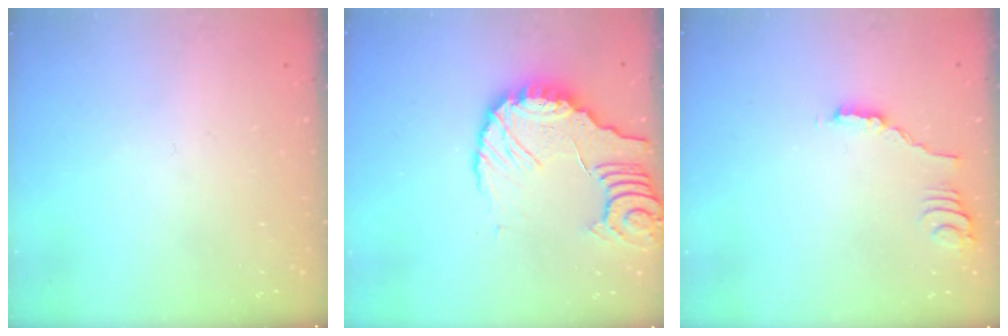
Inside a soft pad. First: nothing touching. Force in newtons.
{"total": 10.5, "press": 10.4, "slide": 1.1}
{"total": 1.6, "press": 1.6, "slide": 0.4}